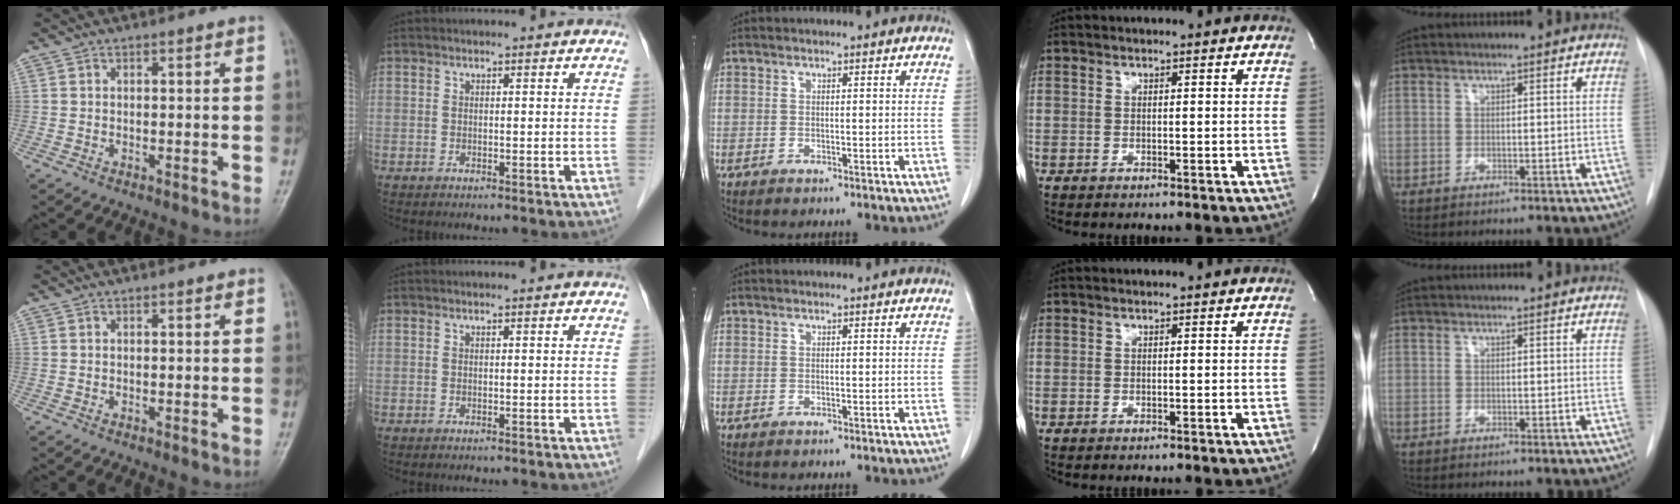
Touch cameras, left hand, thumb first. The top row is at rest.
{}